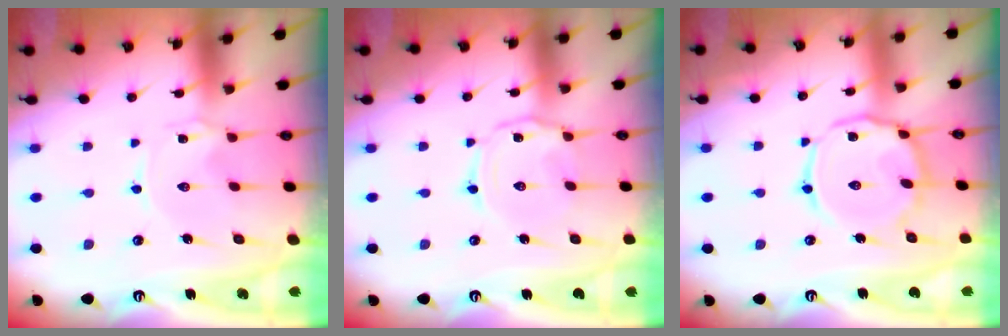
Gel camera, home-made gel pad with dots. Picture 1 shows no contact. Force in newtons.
{"total": 3.4, "press": 3.3, "slide": 0.5}
{"total": 12.9, "press": 12.9, "slide": 1.0}